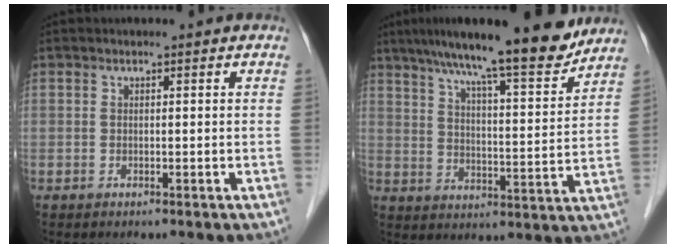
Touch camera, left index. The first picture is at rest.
{"total": 16.6, "force": [13.9, 1.4, 9.0], "torque": [-0.136, 0.001, 0.205]}